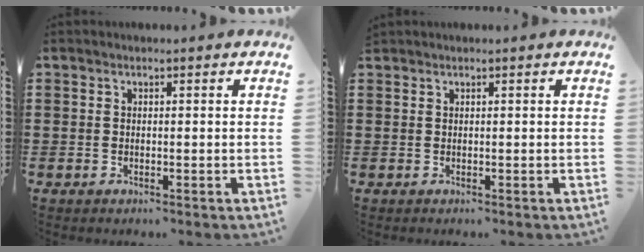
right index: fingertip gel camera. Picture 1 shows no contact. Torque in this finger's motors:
{"motor_torque": [0.05, 0.38, -0.02, 0.00]}